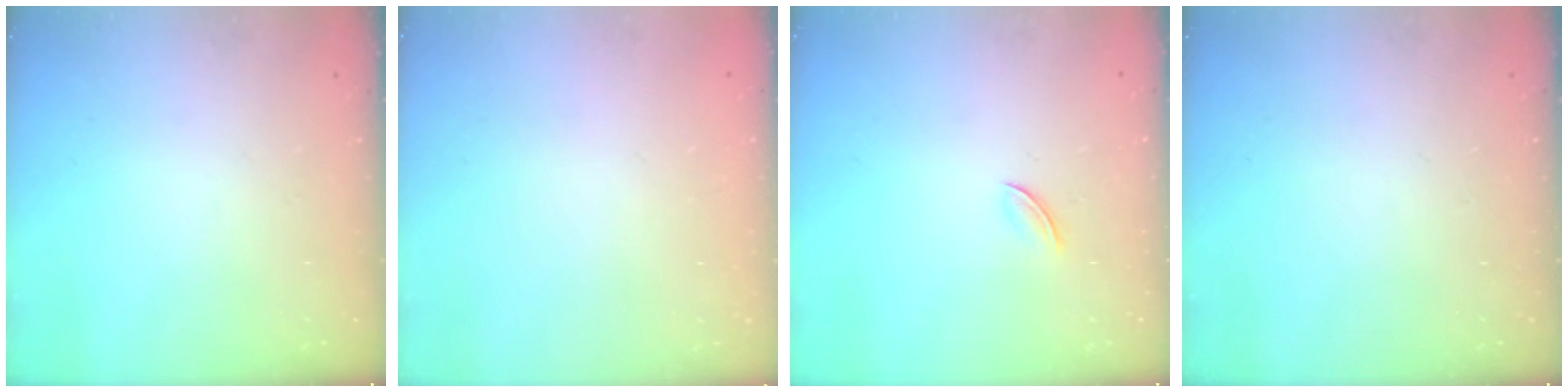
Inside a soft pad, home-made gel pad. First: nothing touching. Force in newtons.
{"total": 2.0, "press": 2.0, "slide": 0.1}
{"total": 2.3, "press": 2.2, "slide": 0.7}
{"total": 0.0}